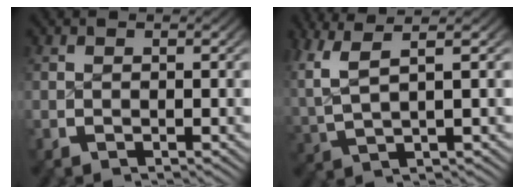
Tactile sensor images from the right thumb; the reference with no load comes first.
{"total": 6.3, "force": [3.1, 2.6, 4.8], "torque": [-0.098, 0.006, 0.058]}